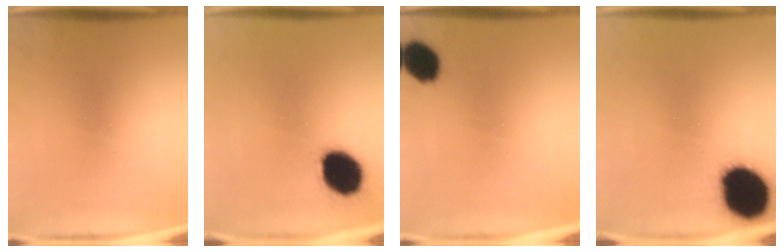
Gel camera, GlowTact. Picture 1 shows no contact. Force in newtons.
{"total": 14.2}
{"total": 8.8}
{"total": 19.5}